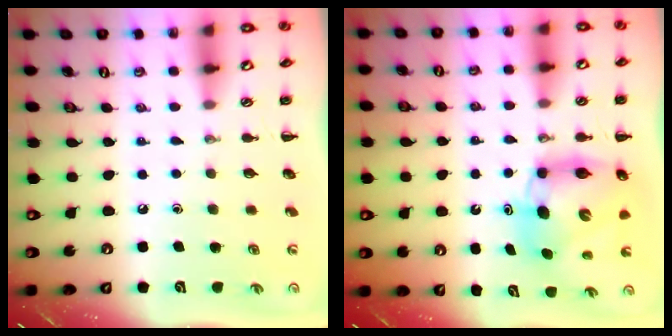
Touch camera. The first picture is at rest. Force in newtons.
{"total": 9.2, "press": 8.8, "slide": 2.7}